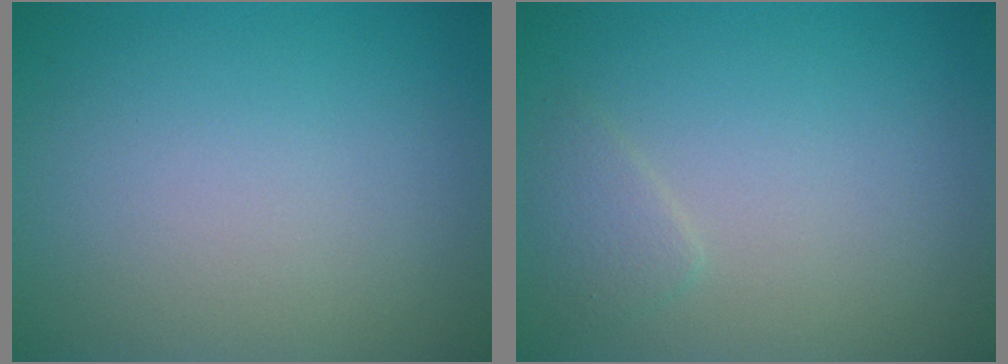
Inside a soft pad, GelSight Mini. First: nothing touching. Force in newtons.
{"total": 1.3, "press": 1.3, "slide": 0.0}